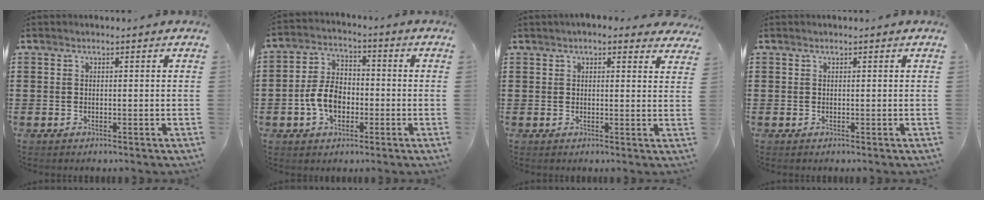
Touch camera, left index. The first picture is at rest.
{"total": 7.0, "force": [-2.0, 4.6, 4.9], "torque": [-0.123, 0.003, -0.047]}
{"total": 2.6, "force": [2.2, 0.7, 1.2], "torque": [-0.030, 0.003, 0.040]}
{"total": 0.0}